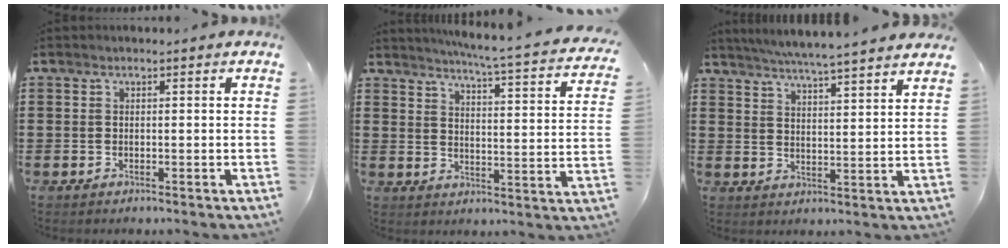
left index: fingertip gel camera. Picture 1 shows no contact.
{"total": 4.9, "force": [4.3, -0.7, 2.2], "torque": [-0.056, -0.044, 0.064]}
{"total": 5.1, "force": [4.8, -1.0, 1.4], "torque": [-0.045, -0.031, 0.082]}